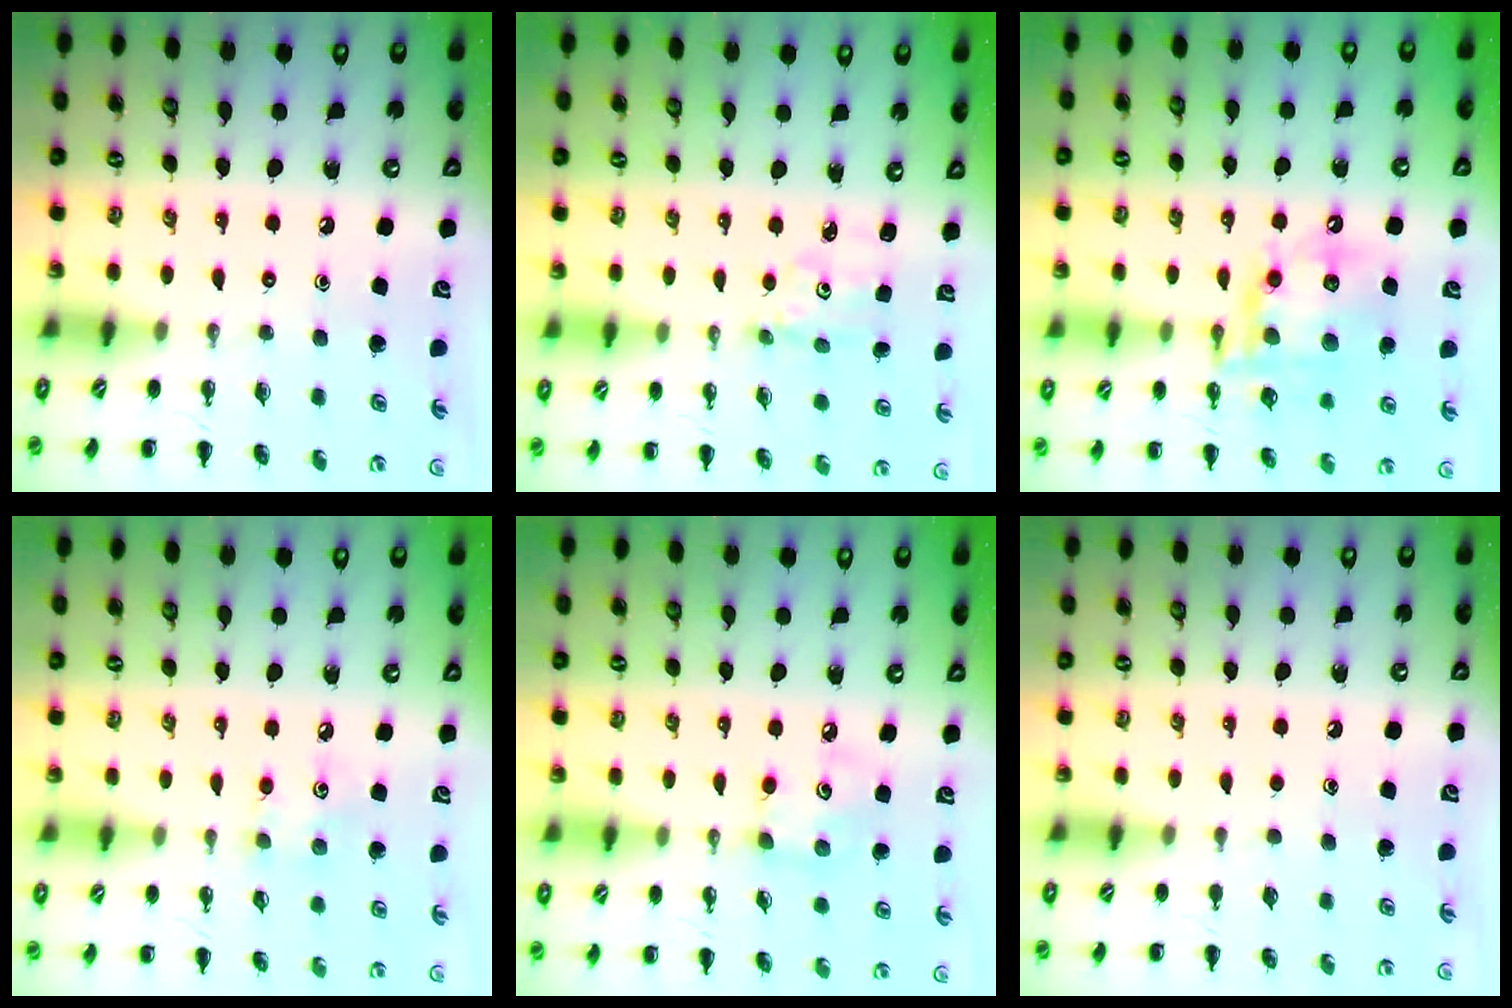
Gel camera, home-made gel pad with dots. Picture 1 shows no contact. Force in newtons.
{"total": 2.5, "press": 2.4, "slide": 0.4}
{"total": 15.2, "press": 14.9, "slide": 2.6}
{"total": 5.2, "press": 5.1, "slide": 1.1}
{"total": 4.9, "press": 4.9, "slide": 0.6}
{"total": 0.8, "press": 0.8, "slide": 0.1}